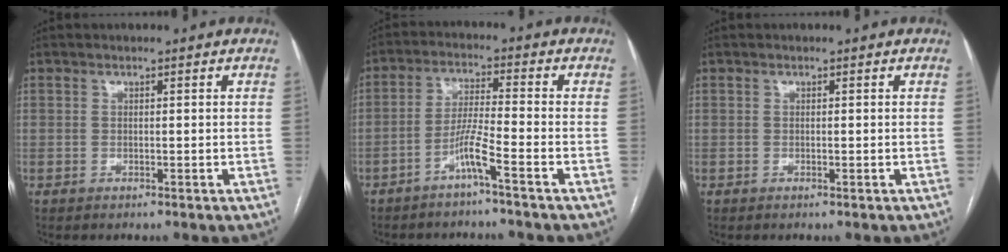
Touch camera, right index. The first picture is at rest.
{"total": 4.9, "force": [-3.1, -0.8, 3.7], "torque": [-0.076, 0.005, -0.063]}
{"total": 0.0}